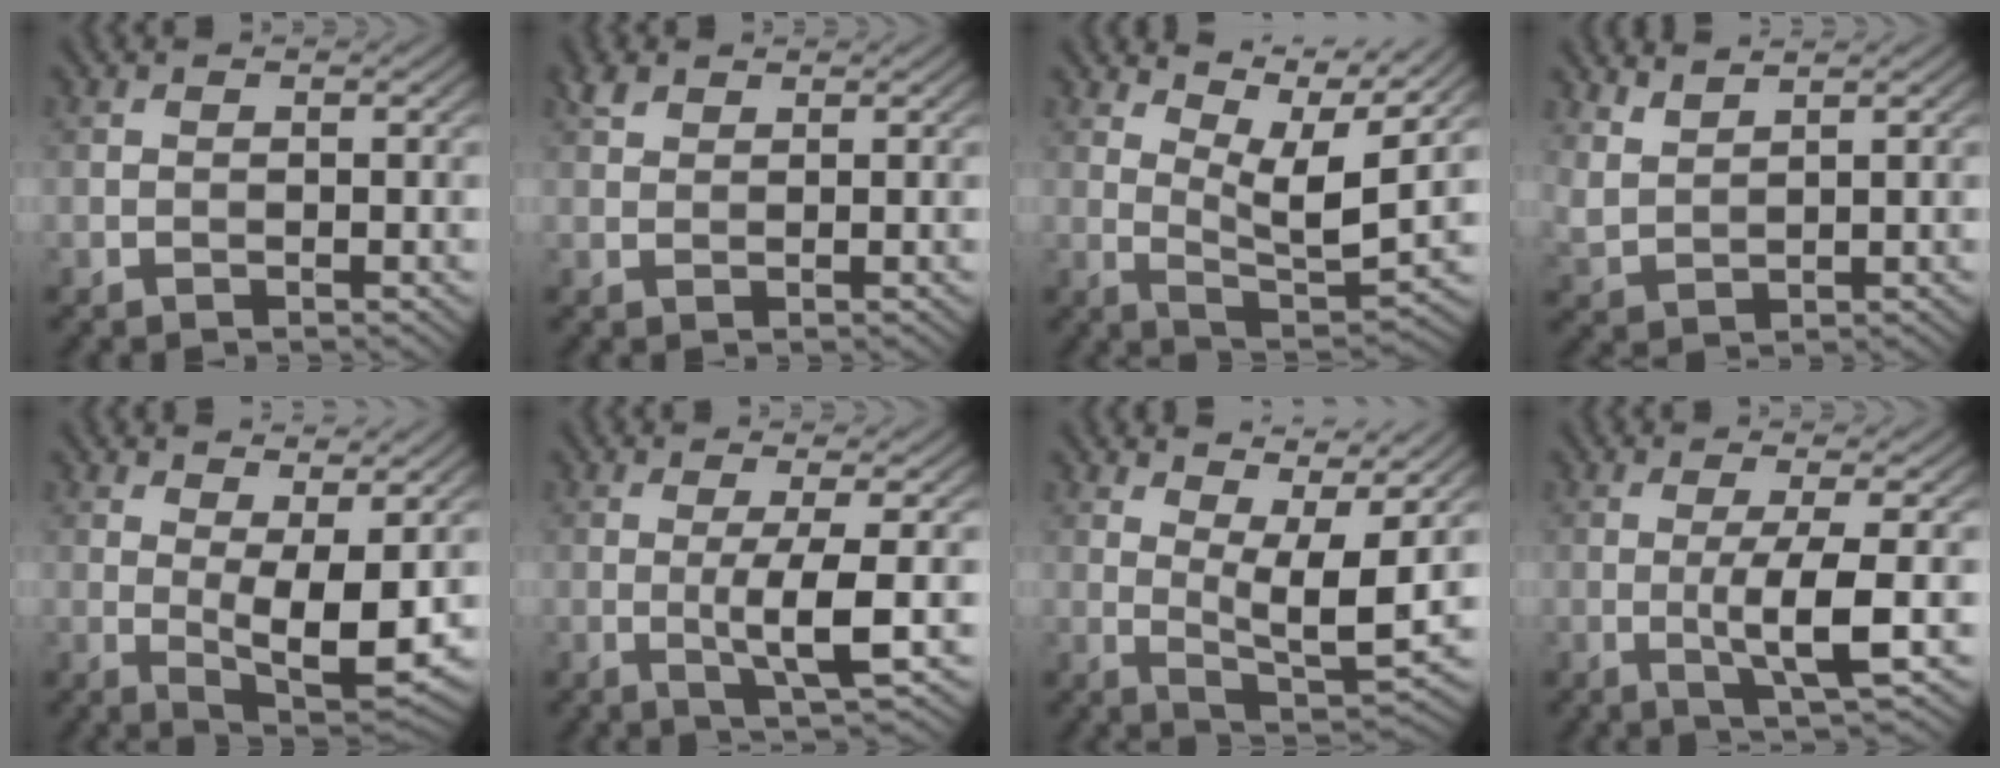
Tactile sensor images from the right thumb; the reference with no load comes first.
{"total": 1.8, "force": [1.4, 0.9, 0.8], "torque": [-0.020, 0.007, 0.029]}
{"total": 9.0, "force": [5.6, 2.4, 6.6], "torque": [-0.130, -0.007, 0.101]}
{"total": 3.6, "force": [3.2, 0.8, 1.5], "torque": [-0.044, -0.001, 0.074]}
{"total": 7.2, "force": [1.3, 2.3, 6.7], "torque": [-0.115, -0.008, 0.026]}
{"total": 4.7, "force": [-0.3, 0.4, 4.7], "torque": [-0.090, 0.002, -0.007]}
{"total": 9.2, "force": [4.6, 2.6, 7.6], "torque": [-0.137, -0.001, 0.080]}
{"total": 5.3, "force": [-0.5, 0.5, 5.2], "torque": [-0.096, 0.003, -0.013]}